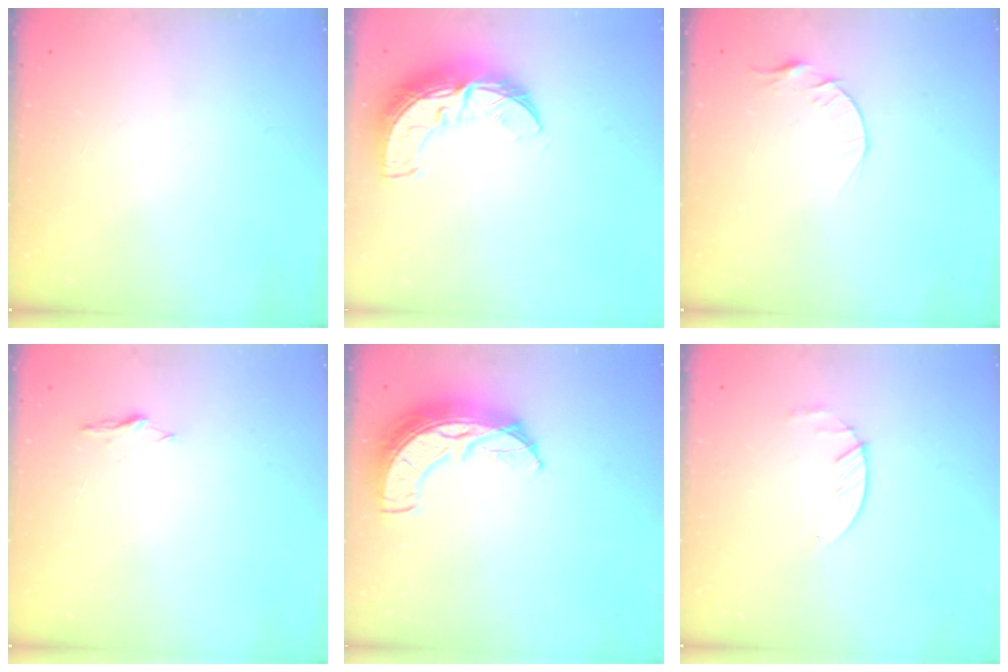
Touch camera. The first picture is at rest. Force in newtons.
{"total": 11.3, "press": 11.3, "slide": 0.8}
{"total": 4.1, "press": 4.0, "slide": 0.5}
{"total": 3.7, "press": 3.7, "slide": 0.5}
{"total": 13.7, "press": 13.7, "slide": 1.0}
{"total": 2.9, "press": 2.9, "slide": 0.4}